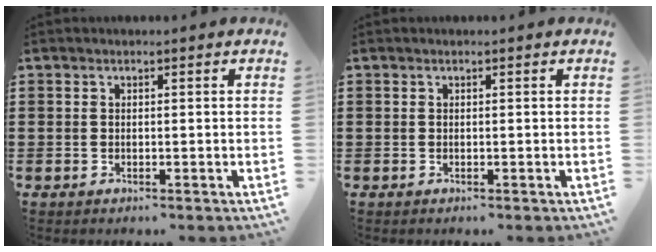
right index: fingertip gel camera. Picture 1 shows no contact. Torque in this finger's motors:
{"motor_torque": [-0.05, 0.05, 0.03, -0.01]}